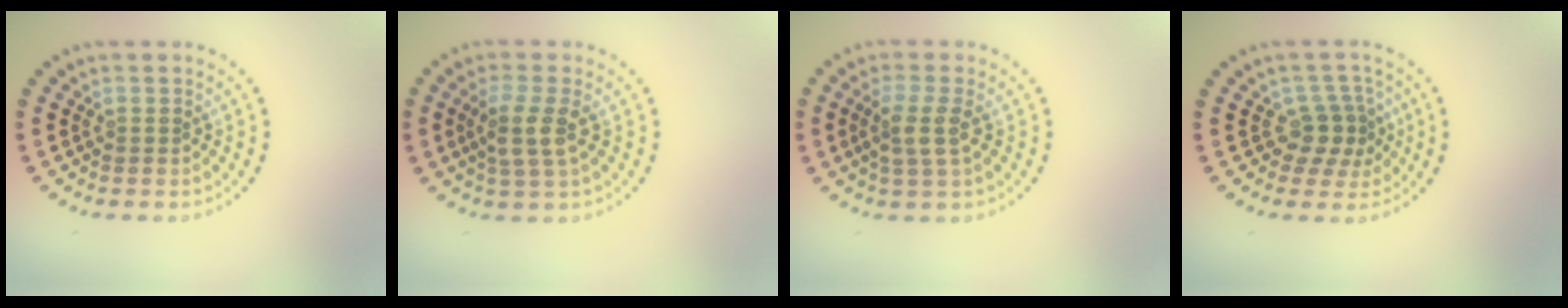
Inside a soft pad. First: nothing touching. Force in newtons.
{"total": 2.7, "press": 2.4, "slide": 1.2}
{"total": 2.3, "press": 1.9, "slide": 1.2}
{"total": 2.8, "press": 2.2, "slide": 1.7}